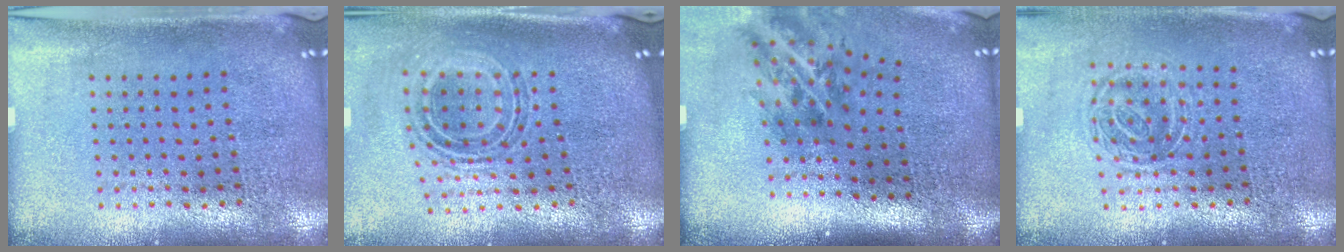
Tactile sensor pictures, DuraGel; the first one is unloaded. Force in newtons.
{"total": 0.9, "press": 0.8, "slide": 0.3}
{"total": 1.7, "press": 1.1, "slide": 1.3}
{"total": 1.2, "press": 1.0, "slide": 0.7}